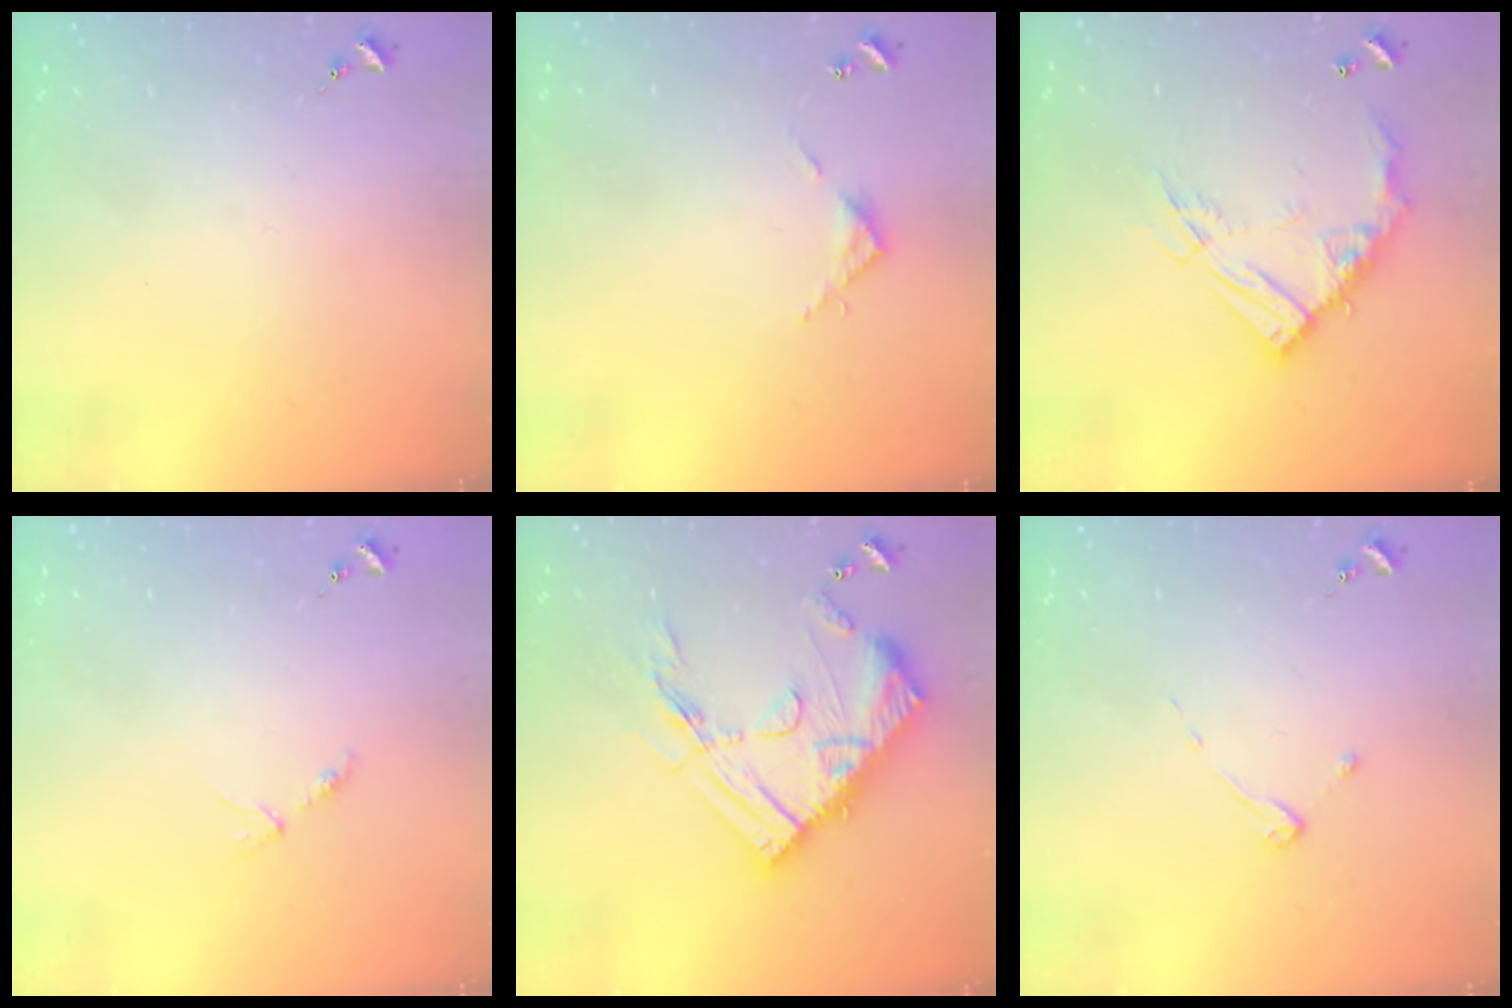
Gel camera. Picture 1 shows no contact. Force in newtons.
{"total": 3.9, "press": 3.9, "slide": 0.3}
{"total": 16.2, "press": 16.2, "slide": 1.4}
{"total": 2.8, "press": 2.8, "slide": 0.5}
{"total": 21.5, "press": 21.4, "slide": 1.6}
{"total": 2.7, "press": 2.7, "slide": 0.3}